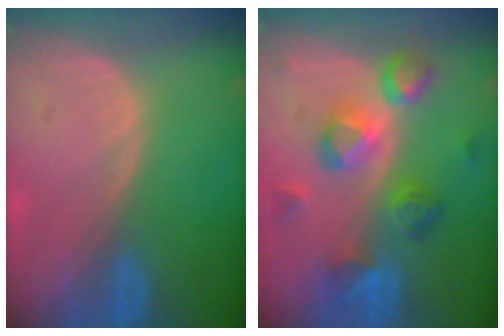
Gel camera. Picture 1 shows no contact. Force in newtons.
{"total": 8.5, "press": 8.2, "slide": 2.0}